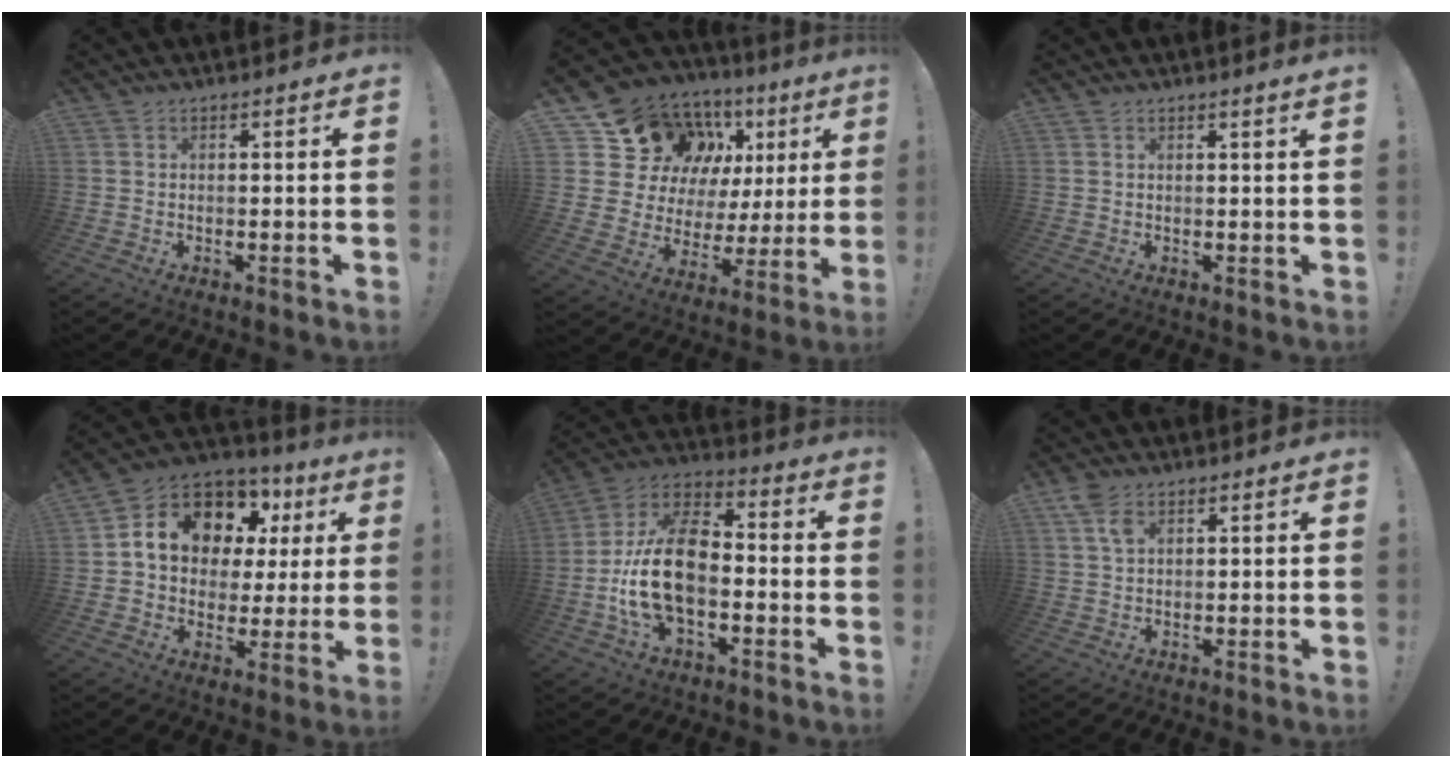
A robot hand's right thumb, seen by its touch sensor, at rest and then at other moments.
{"total": 16.3, "force": [10.0, 10.6, 7.2], "torque": [-0.123, -0.071, 0.205]}
{"total": 1.4, "force": [0.9, -0.7, 0.8], "torque": [-0.005, -0.008, 0.012]}
{"total": 13.9, "force": [6.6, 9.9, 7.3], "torque": [-0.118, -0.042, 0.126]}
{"total": 18.8, "force": [-3.5, 11.5, 14.5], "torque": [-0.266, 0.025, -0.054]}
{"total": 4.7, "force": [2.3, 2.5, 3.2], "torque": [-0.062, -0.002, 0.045]}